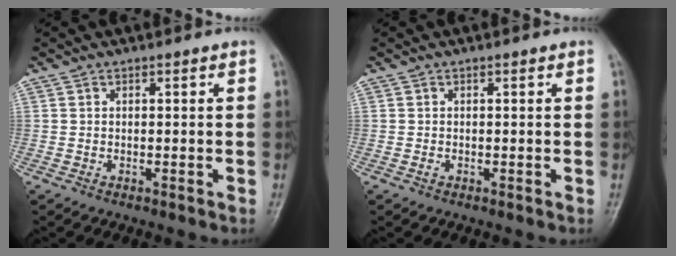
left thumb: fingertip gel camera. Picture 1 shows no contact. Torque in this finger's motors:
{"motor_torque": [-0.22, -0.45, 0.22, 0.10, 0.00]}